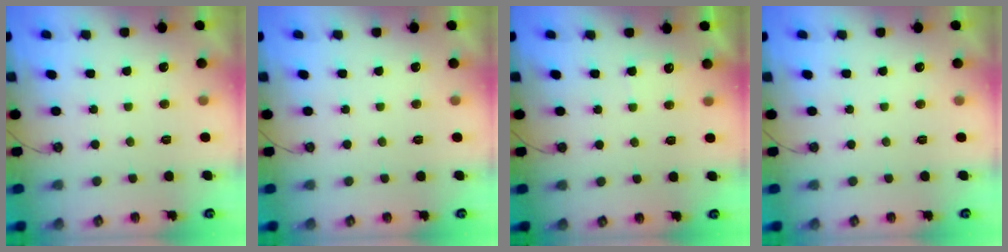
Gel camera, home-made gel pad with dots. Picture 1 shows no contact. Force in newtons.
{"total": 0.0}
{"total": 4.2, "press": 4.1, "slide": 0.6}
{"total": 0.0}